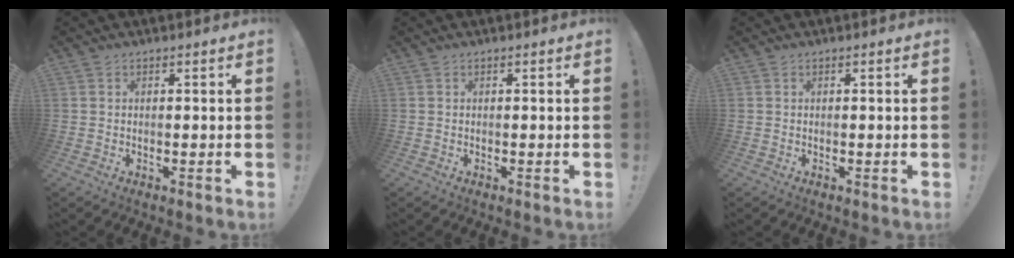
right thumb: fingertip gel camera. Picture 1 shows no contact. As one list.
[{"total": 0.0}, {"total": 0.0}]